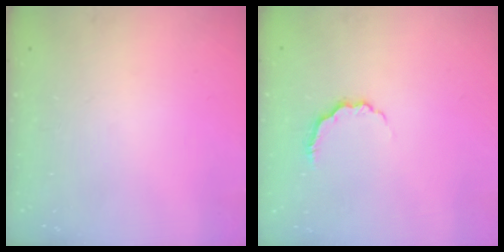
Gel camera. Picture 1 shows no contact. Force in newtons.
{"total": 4.2, "press": 4.1, "slide": 0.9}